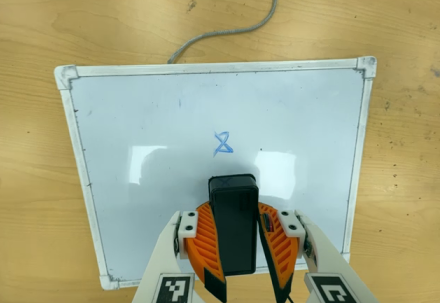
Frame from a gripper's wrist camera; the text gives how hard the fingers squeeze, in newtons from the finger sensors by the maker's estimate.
{"total": 10.9, "left": 10.0, "right": 11.9}